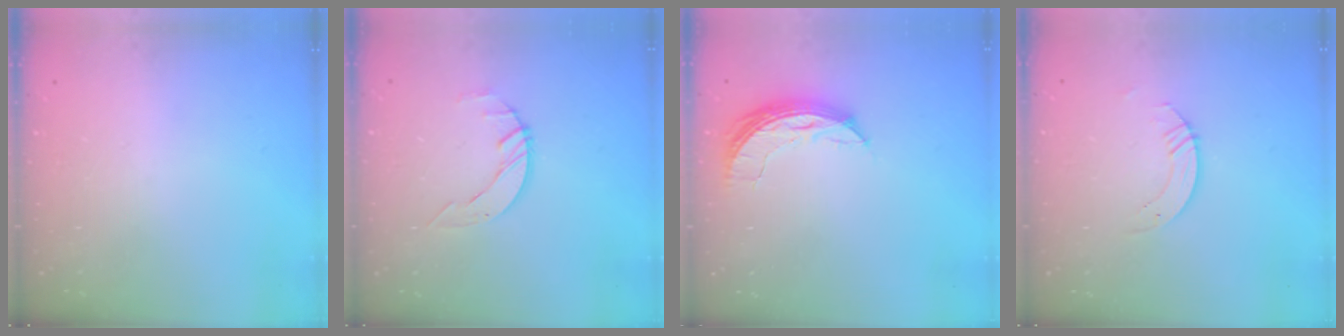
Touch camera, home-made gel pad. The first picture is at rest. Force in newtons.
{"total": 3.3, "press": 3.2, "slide": 0.4}
{"total": 6.7, "press": 6.7, "slide": 0.4}
{"total": 3.8, "press": 3.8, "slide": 0.4}